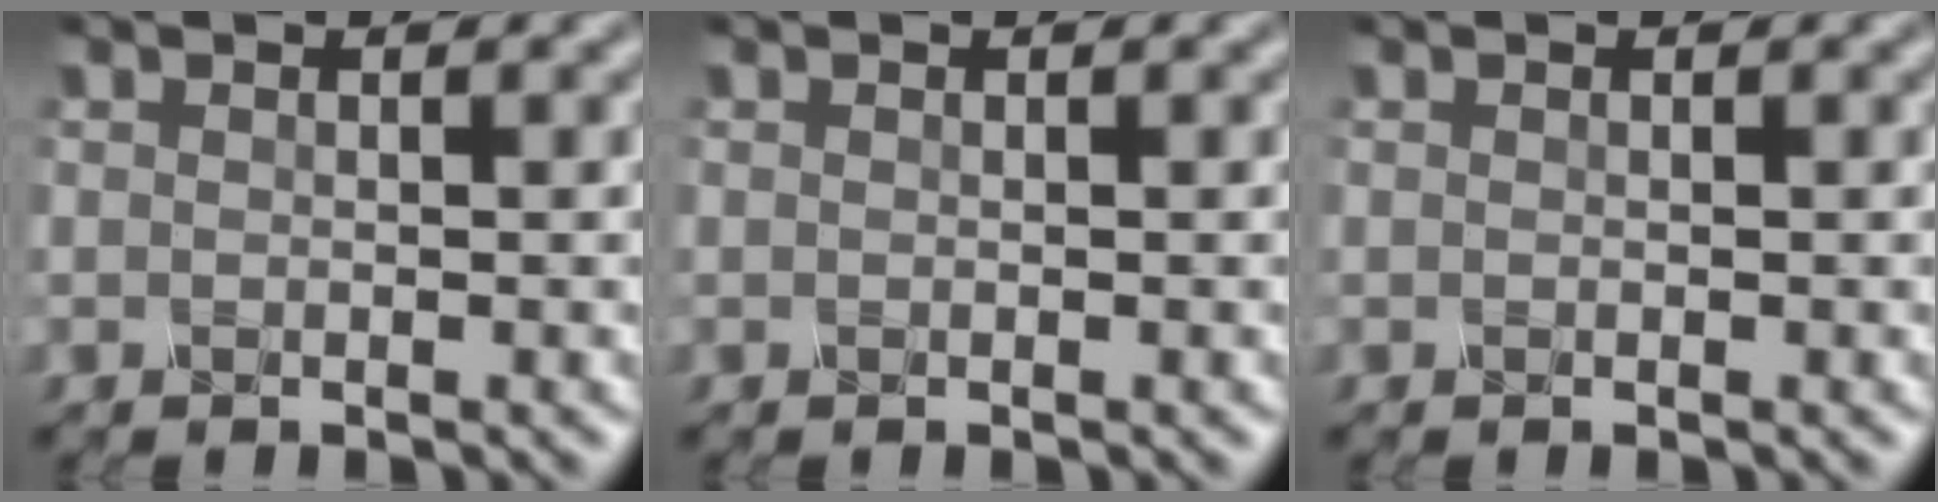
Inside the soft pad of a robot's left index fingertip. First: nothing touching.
{"total": 0.0}
{"total": 0.0}